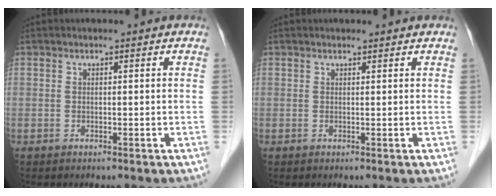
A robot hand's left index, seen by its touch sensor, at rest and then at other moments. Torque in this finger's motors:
{"motor_torque": [-0.05, 0.04, -0.29, -0.01]}